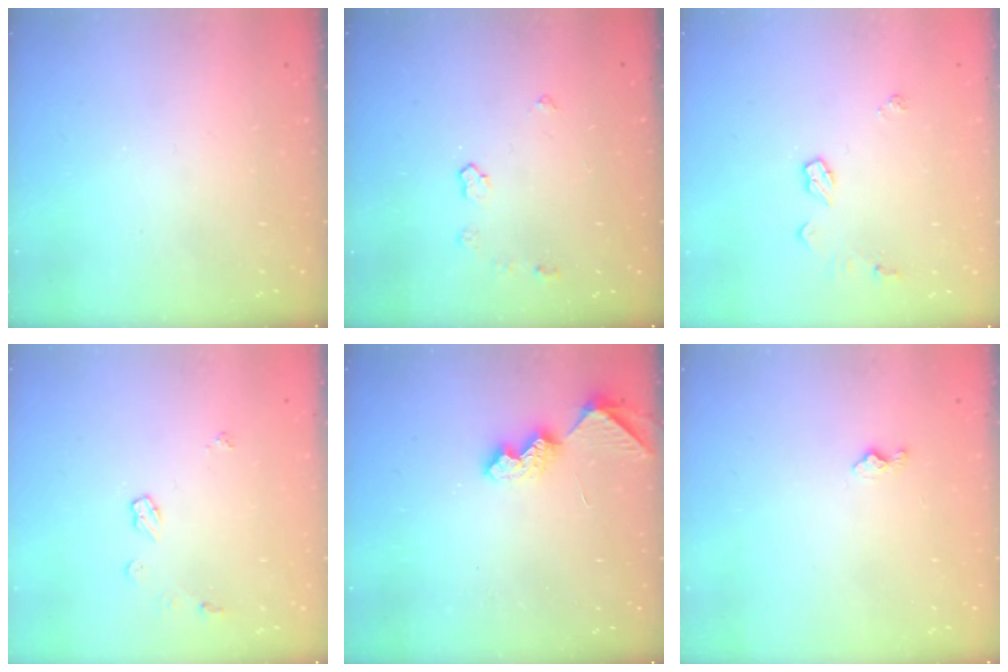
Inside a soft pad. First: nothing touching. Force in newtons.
{"total": 4.8, "press": 4.7, "slide": 0.6}
{"total": 6.8, "press": 6.8, "slide": 0.2}
{"total": 5.6, "press": 5.6, "slide": 0.7}
{"total": 7.1, "press": 7.0, "slide": 0.5}
{"total": 3.6, "press": 3.5, "slide": 0.6}